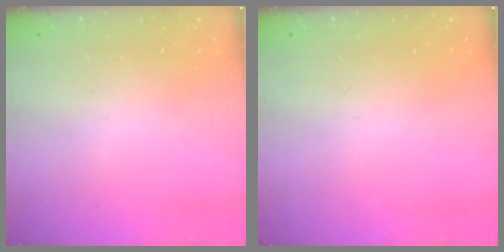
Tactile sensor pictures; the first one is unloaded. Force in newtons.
{"total": 0.0}